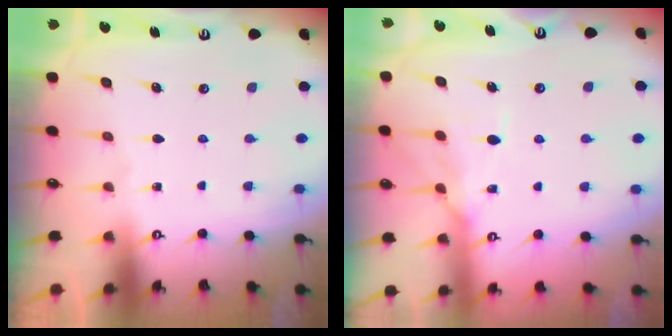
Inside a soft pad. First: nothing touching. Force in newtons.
{"total": 11.5, "press": 11.4, "slide": 1.1}